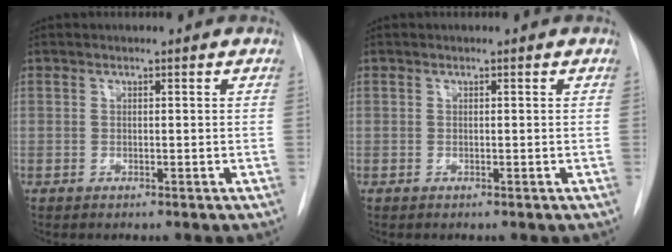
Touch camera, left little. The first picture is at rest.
{"total": 0.0}